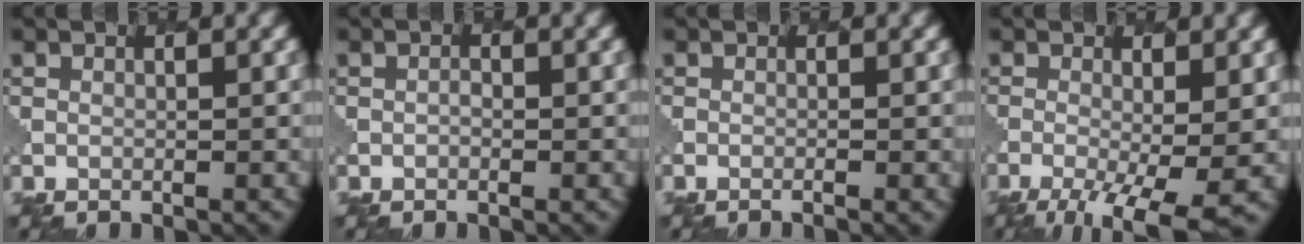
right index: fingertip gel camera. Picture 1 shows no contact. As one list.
[{"total": 0.0}, {"total": 1.0, "force": [-0.4, 0.3, 0.9], "torque": [-0.004, -0.001, -0.010]}, {"total": 7.0, "force": [-3.0, 2.2, 5.9], "torque": [-0.110, -0.020, -0.044]}]